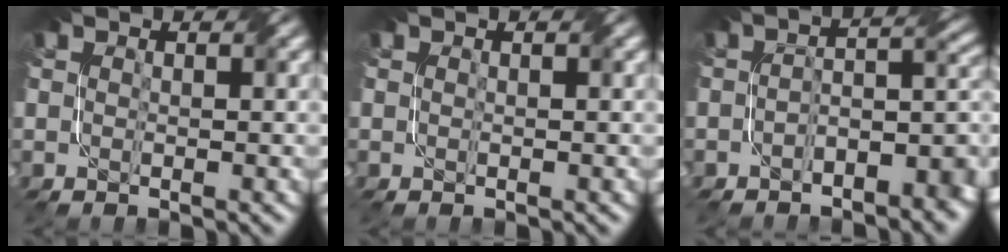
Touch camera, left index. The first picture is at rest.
{"total": 0.0}
{"total": 6.3, "force": [-3.2, 3.1, 4.5], "torque": [-0.043, 0.001, -0.055]}